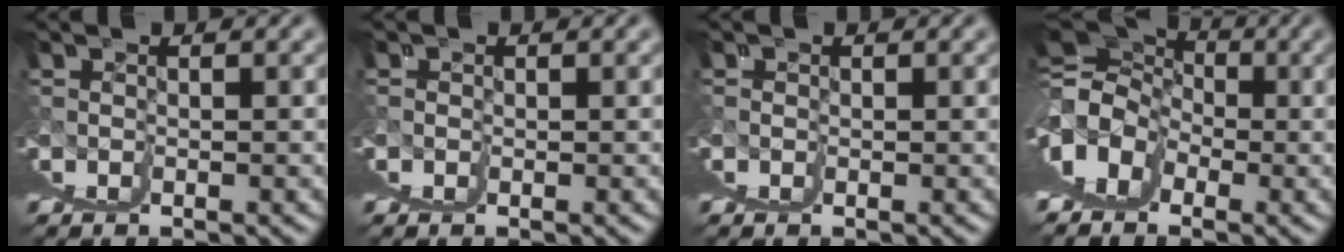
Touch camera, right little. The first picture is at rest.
{"total": 0.0}
{"total": 0.0}
{"total": 10.7, "force": [4.7, 6.6, 7.0], "torque": [-0.095, 0.026, 0.063]}